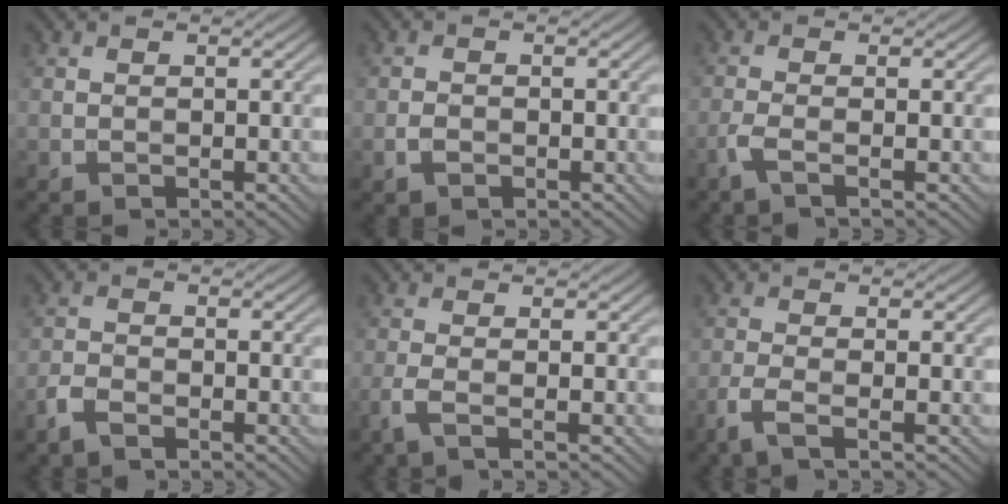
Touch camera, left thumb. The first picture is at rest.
{"total": 1.6, "force": [-0.8, 1.0, 1.0], "torque": [-0.020, -0.001, -0.016]}
{"total": 2.3, "force": [-1.1, 0.3, 2.0], "torque": [-0.043, 0.002, -0.036]}
{"total": 2.7, "force": [-1.9, 1.1, 1.5], "torque": [-0.037, -0.002, -0.046]}
{"total": 2.6, "force": [-1.2, 0.4, 2.3], "torque": [-0.049, 0.002, -0.037]}
{"total": 3.2, "force": [-1.8, 0.6, 2.6], "torque": [-0.056, 0.000, -0.052]}